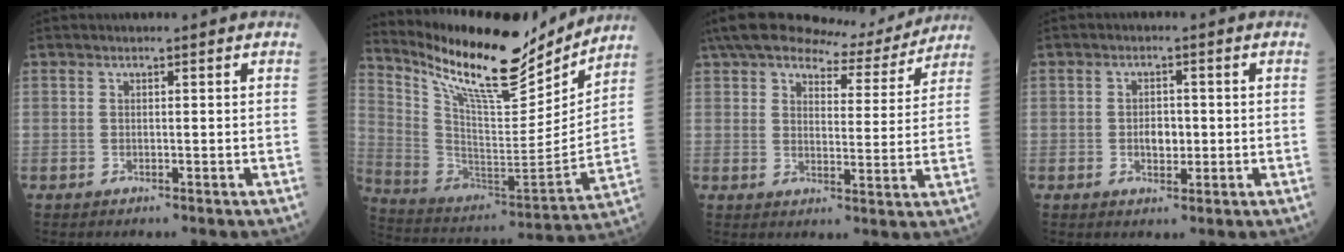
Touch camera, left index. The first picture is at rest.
{"total": 20.0, "force": [17.1, 3.7, 9.8], "torque": [-0.187, -0.029, 0.288]}
{"total": 12.7, "force": [11.6, 2.7, 4.5], "torque": [-0.067, 0.003, 0.158]}
{"total": 3.0, "force": [-0.6, 1.8, 2.3], "torque": [-0.036, 0.000, -0.010]}